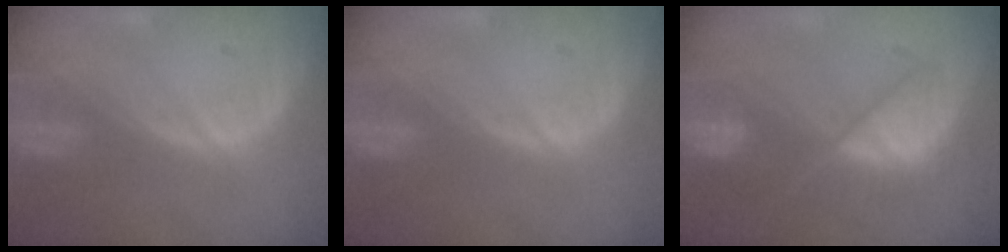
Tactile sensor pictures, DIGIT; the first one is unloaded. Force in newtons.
{"total": 0.0}
{"total": 8.6, "press": 7.9, "slide": 3.4}